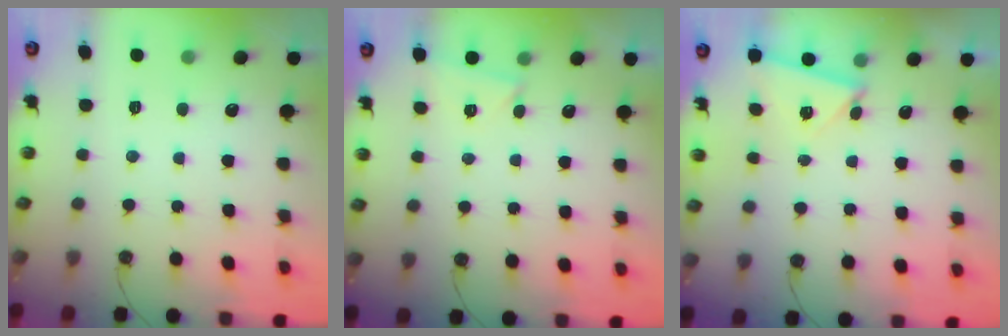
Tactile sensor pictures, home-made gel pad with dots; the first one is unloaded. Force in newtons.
{"total": 1.6, "press": 1.6, "slide": 0.3}
{"total": 2.7, "press": 2.0, "slide": 1.7}